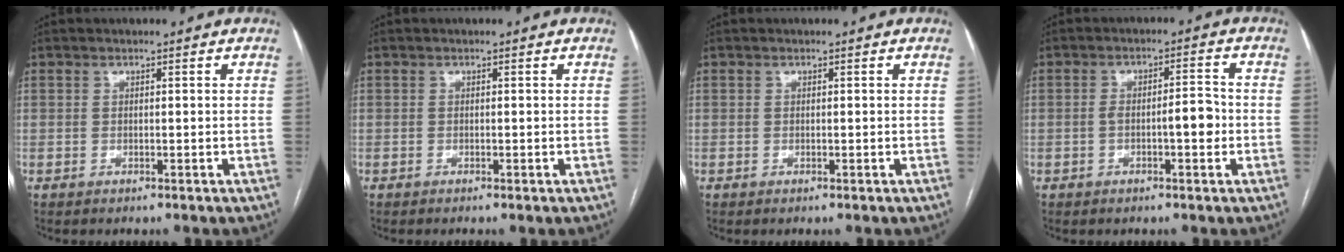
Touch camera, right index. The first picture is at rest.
{"total": 0.6, "force": [-0.4, -0.1, 0.5], "torque": [-0.013, 0.000, -0.006]}
{"total": 0.0}
{"total": 4.5, "force": [-1.2, 1.1, 4.2], "torque": [-0.069, 0.015, -0.015]}